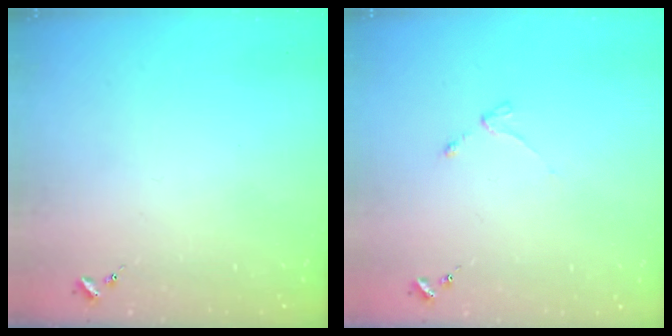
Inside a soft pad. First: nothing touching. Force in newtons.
{"total": 3.1, "press": 3.0, "slide": 0.4}